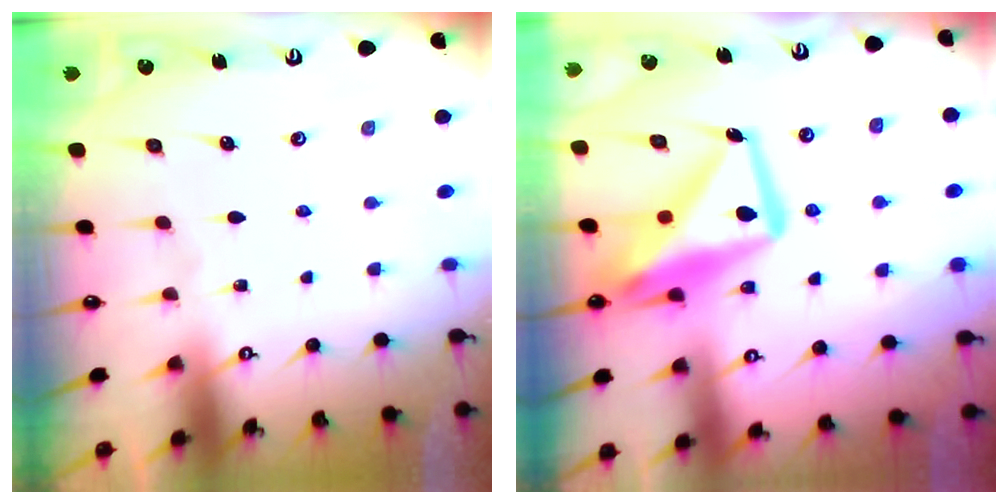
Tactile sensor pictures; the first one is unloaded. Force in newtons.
{"total": 15.9, "press": 15.8, "slide": 1.5}